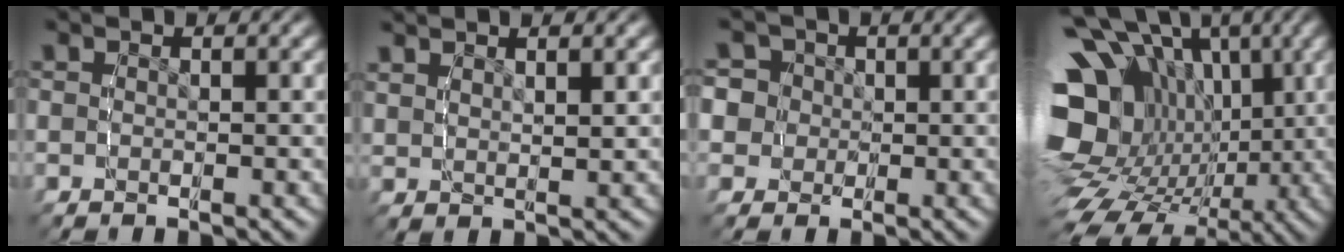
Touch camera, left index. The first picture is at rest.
{"total": 2.1, "force": [1.9, 0.0, 1.0], "torque": [-0.014, -0.002, 0.043]}
{"total": 7.5, "force": [0.7, 6.9, 2.9], "torque": [-0.074, -0.018, 0.011]}
{"total": 19.6, "force": [0.5, 15.9, 11.4], "torque": [-0.223, -0.055, 0.015]}